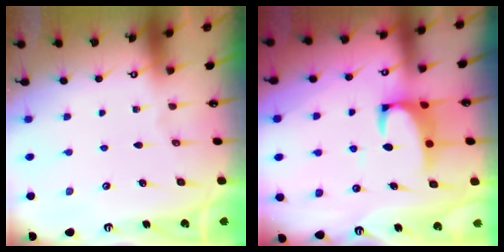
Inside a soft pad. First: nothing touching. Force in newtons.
{"total": 2.7, "press": 2.5, "slide": 1.1}